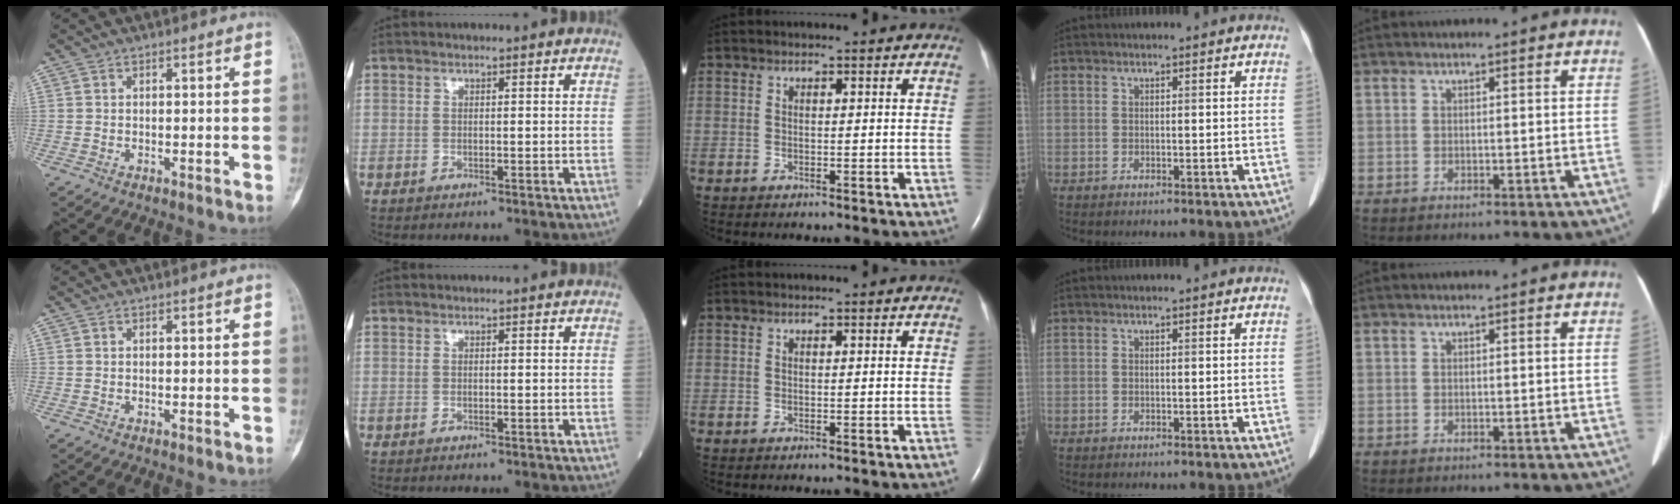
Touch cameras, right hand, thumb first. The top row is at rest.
{}